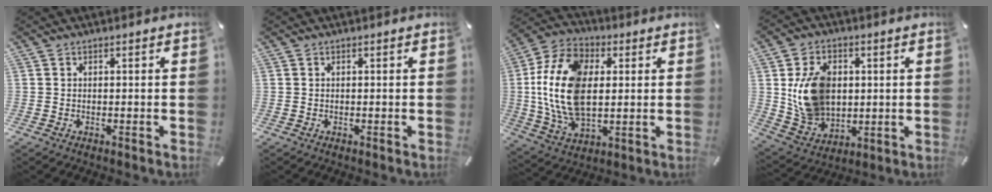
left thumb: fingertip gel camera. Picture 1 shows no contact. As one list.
[{"total": 0.0}, {"total": 18.3, "force": [1.4, 12.1, 13.7], "torque": [-0.327, 0.003, 0.022]}, {"total": 13.2, "force": [1.9, 10.7, 7.5], "torque": [-0.153, 0.009, 0.038]}]